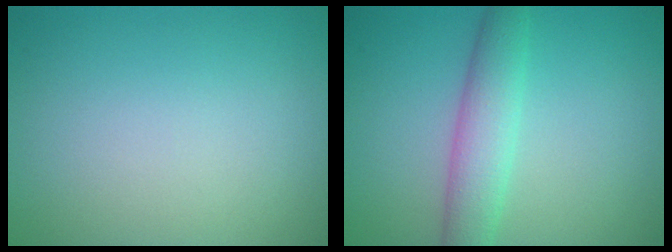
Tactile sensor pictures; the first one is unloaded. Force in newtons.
{"total": 3.8, "press": 3.8, "slide": 0.1}